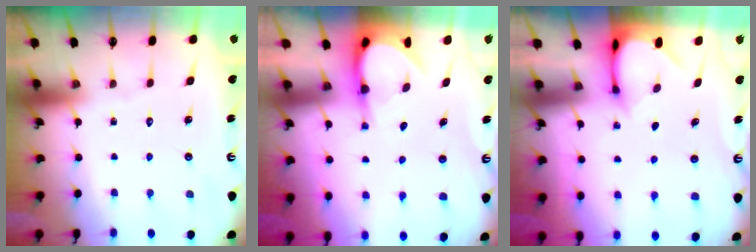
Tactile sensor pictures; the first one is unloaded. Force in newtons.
{"total": 4.8, "press": 4.8, "slide": 0.1}
{"total": 3.3, "press": 3.3, "slide": 0.3}